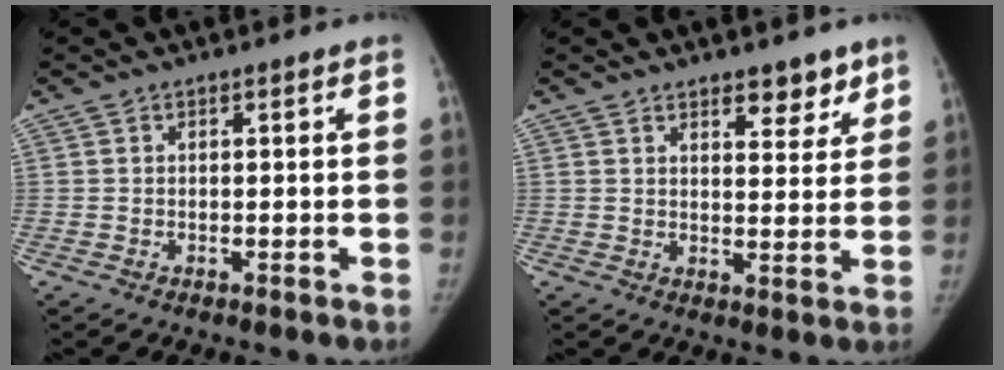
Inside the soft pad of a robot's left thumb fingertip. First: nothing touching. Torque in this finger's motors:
{"motor_torque": [-0.02, -0.02, -0.14, -0.06, 0.06]}